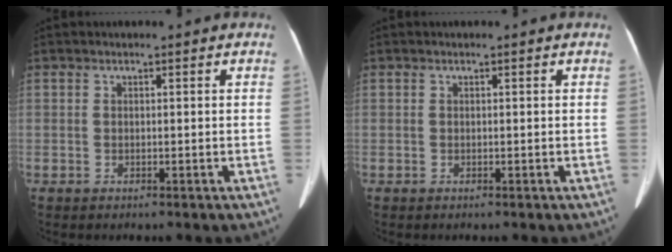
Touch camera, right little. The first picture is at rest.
{"total": 0.0}